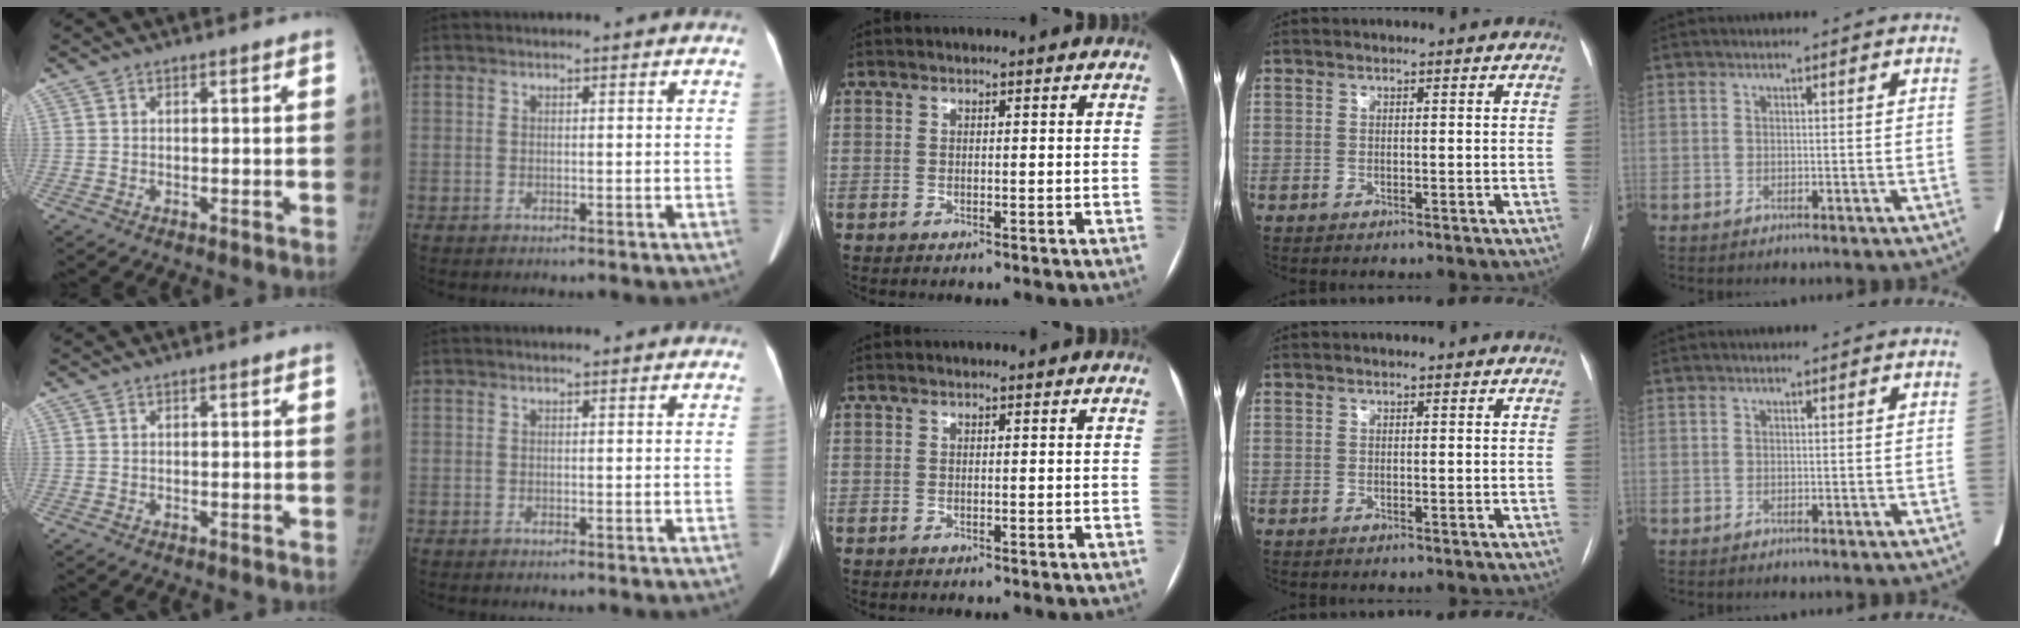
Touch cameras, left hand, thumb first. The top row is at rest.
{}